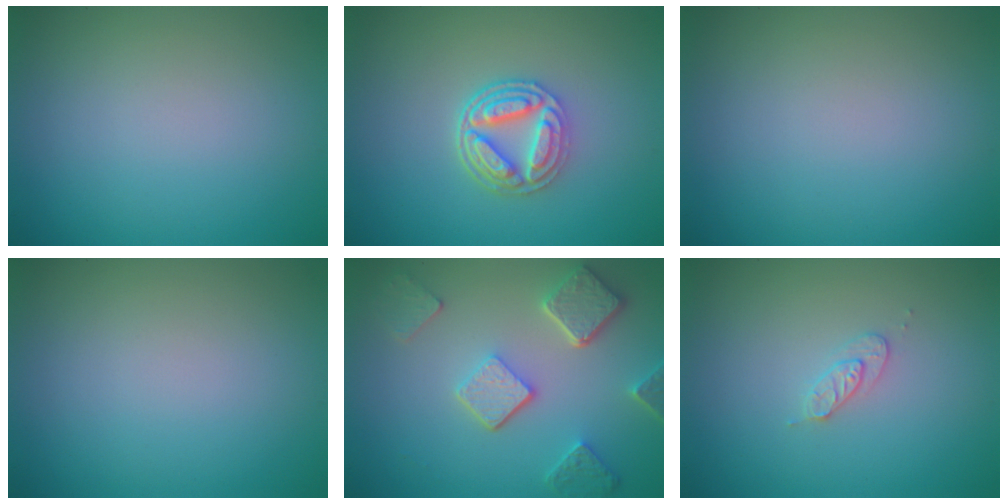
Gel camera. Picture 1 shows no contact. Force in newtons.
{"total": 4.6, "press": 3.7, "slide": 2.7}
{"total": 0.0}
{"total": 0.0}
{"total": 5.1, "press": 3.9, "slide": 3.2}
{"total": 1.4, "press": 1.4, "slide": 0.2}